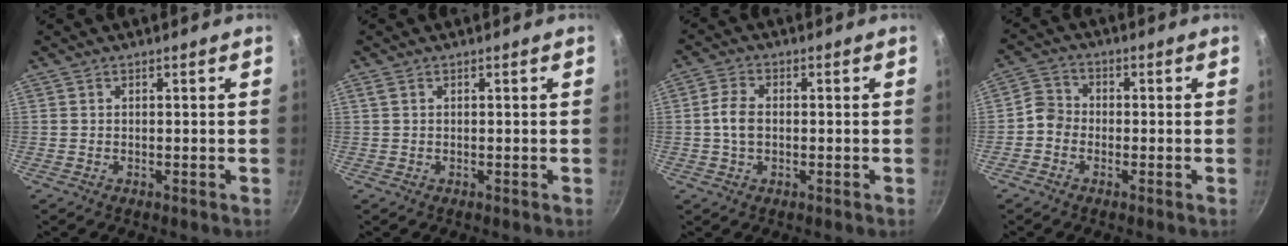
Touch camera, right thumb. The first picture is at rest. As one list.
[{"total": 0.9, "force": [0.4, 0.5, 0.6], "torque": [-0.014, 0.003, 0.009]}, {"total": 4.6, "force": [-0.3, 2.9, 3.6], "torque": [-0.072, 0.014, -0.009]}, {"total": 4.1, "force": [-1.4, 3.5, 1.5], "torque": [-0.010, 0.020, -0.040]}]